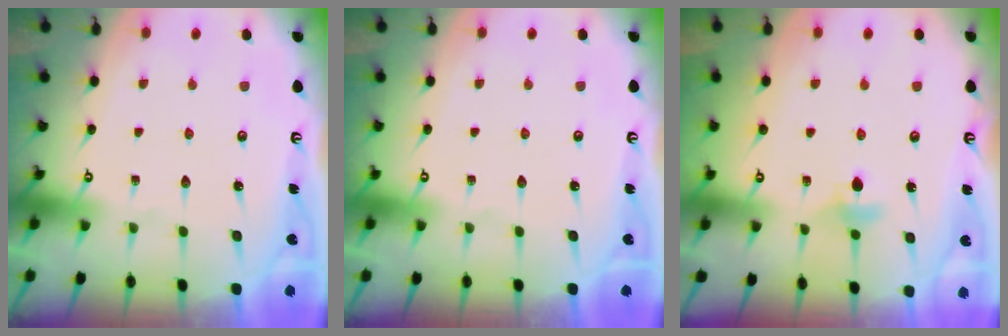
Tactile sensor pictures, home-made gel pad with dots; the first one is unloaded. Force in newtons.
{"total": 0.0}
{"total": 4.6, "press": 4.4, "slide": 1.0}